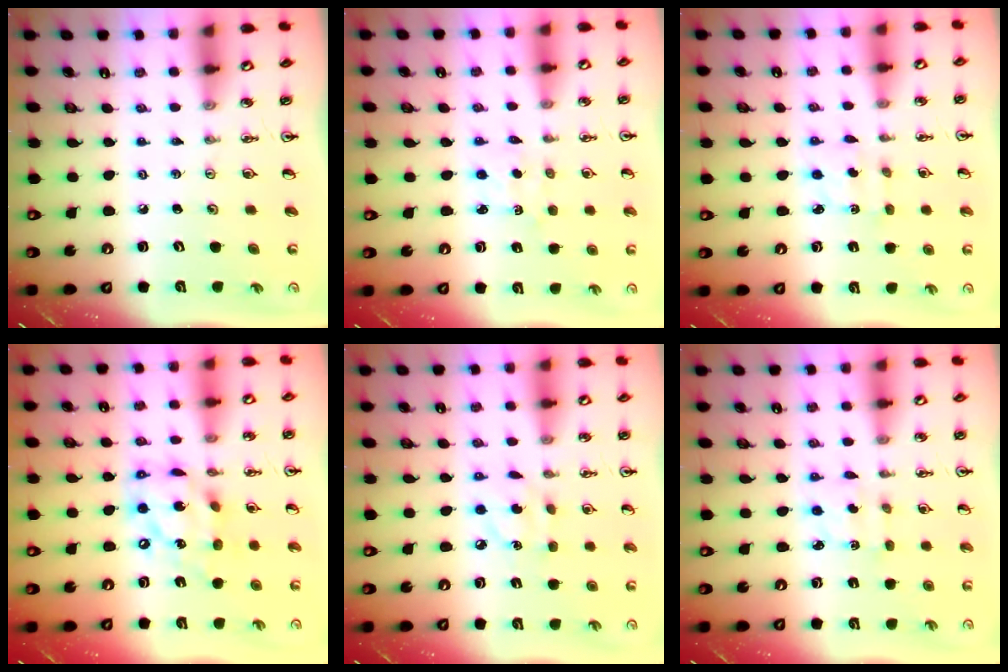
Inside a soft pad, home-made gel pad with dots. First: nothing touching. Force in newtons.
{"total": 1.5, "press": 1.5, "slide": 0.3}
{"total": 2.2, "press": 2.2, "slide": 0.4}
{"total": 14.5, "press": 14.5, "slide": 1.6}
{"total": 5.3, "press": 5.3, "slide": 0.2}
{"total": 2.2, "press": 2.2, "slide": 0.4}